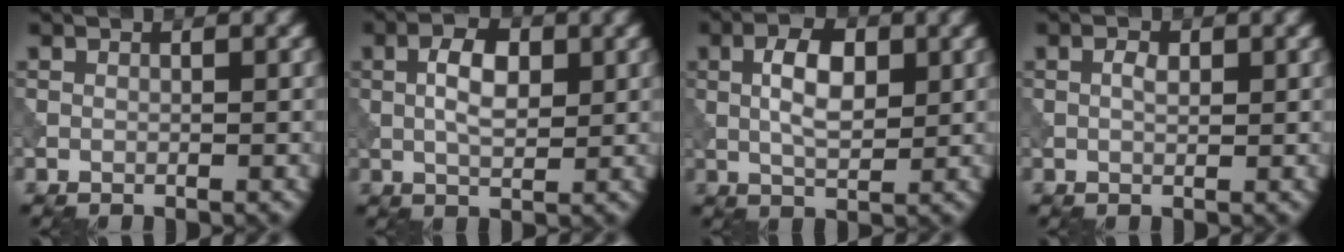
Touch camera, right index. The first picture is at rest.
{"total": 3.9, "force": [0.7, 1.9, 3.3], "torque": [-0.067, 0.004, 0.010]}
{"total": 4.5, "force": [0.8, 2.0, 3.9], "torque": [-0.077, 0.004, 0.013]}
{"total": 1.2, "force": [0.2, 0.6, 1.0], "torque": [-0.021, 0.002, 0.002]}